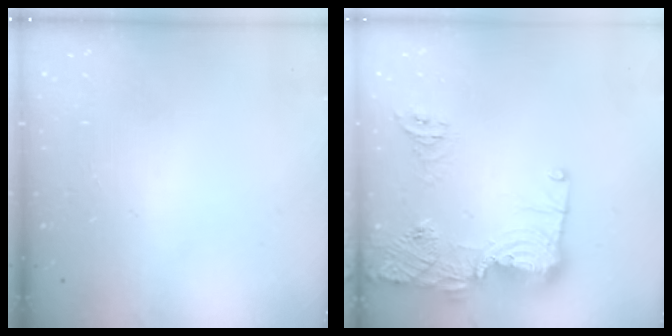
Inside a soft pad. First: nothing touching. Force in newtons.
{"total": 19.0, "press": 18.0, "slide": 5.9}